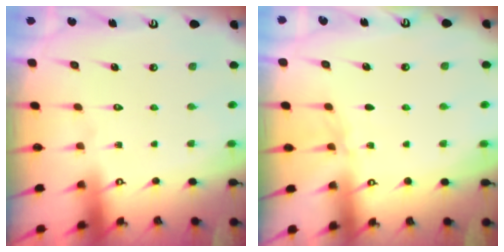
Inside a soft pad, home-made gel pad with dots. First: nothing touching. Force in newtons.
{"total": 2.5, "press": 2.5, "slide": 0.5}